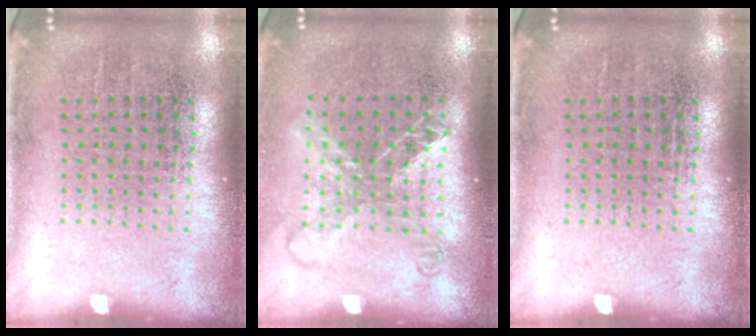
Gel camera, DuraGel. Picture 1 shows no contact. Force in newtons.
{"total": 1.6, "press": 1.3, "slide": 0.9}
{"total": 0.0}